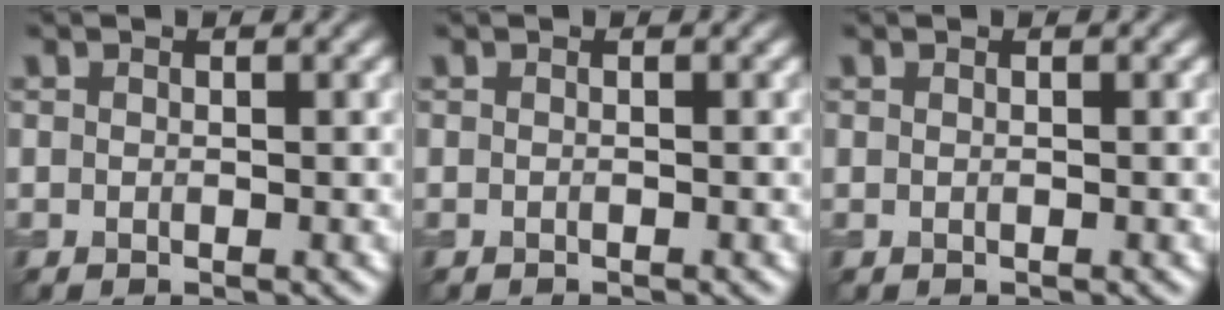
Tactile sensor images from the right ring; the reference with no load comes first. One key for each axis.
{"total": 0.9, "fx": -0.8, "fy": 0.1, "fz": 0.4, "tx": 0.002, "ty": -0.003, "tz": -0.016}
{"total": 0.6, "fx": -0.2, "fy": 0.3, "fz": 0.4, "tx": -0.001, "ty": -0.002, "tz": -0.008}